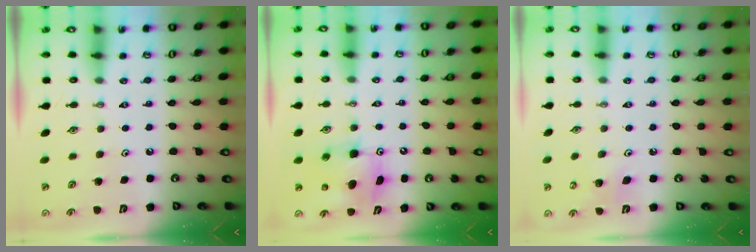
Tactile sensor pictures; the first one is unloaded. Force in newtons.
{"total": 8.1, "press": 7.9, "slide": 1.8}
{"total": 7.3, "press": 7.0, "slide": 2.0}